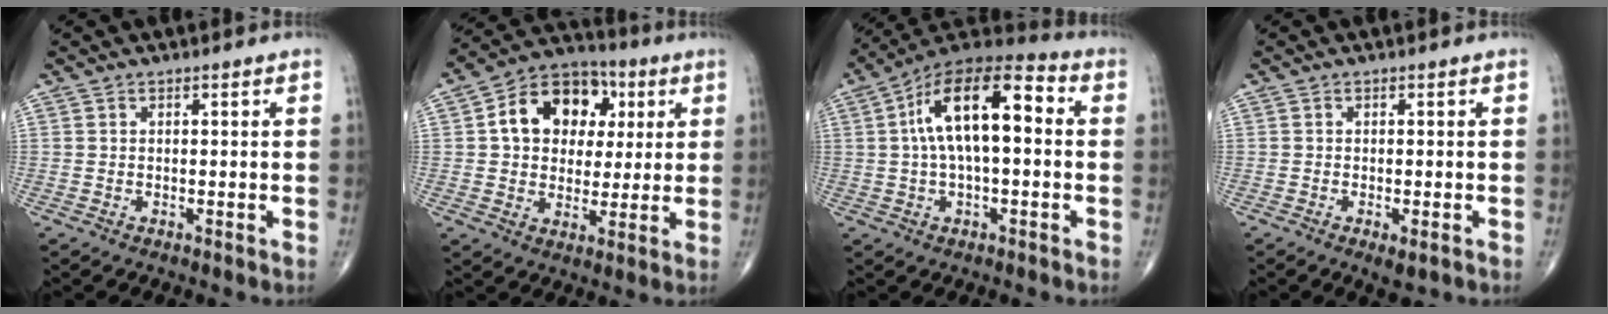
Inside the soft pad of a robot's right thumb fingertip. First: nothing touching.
{"total": 15.0, "force": [3.5, 11.5, 9.1], "torque": [-0.107, 0.009, 0.049]}
{"total": 16.7, "force": [2.1, 7.4, 14.8], "torque": [-0.250, 0.044, 0.027]}
{"total": 2.4, "force": [-1.1, 0.8, 2.0], "torque": [-0.032, -0.001, -0.013]}